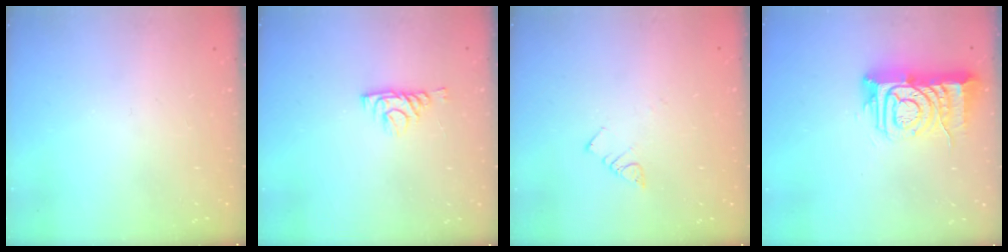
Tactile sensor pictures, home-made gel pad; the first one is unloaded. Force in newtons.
{"total": 6.0, "press": 5.9, "slide": 0.8}
{"total": 3.9, "press": 3.8, "slide": 0.5}
{"total": 12.4, "press": 12.3, "slide": 1.3}